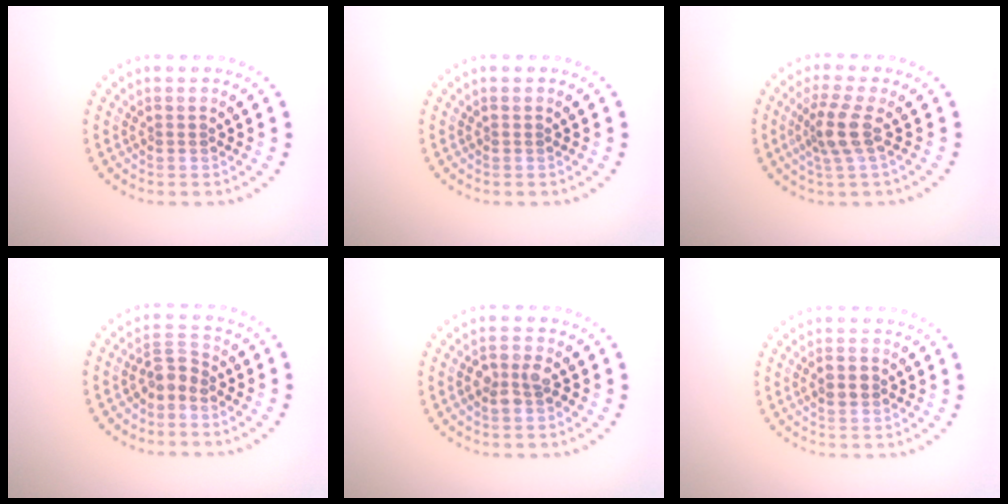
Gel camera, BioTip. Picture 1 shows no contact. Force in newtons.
{"total": 0.0}
{"total": 2.9, "press": 2.2, "slide": 1.8}
{"total": 2.0, "press": 1.6, "slide": 1.1}
{"total": 2.4, "press": 2.4, "slide": 0.4}
{"total": 1.5, "press": 1.5, "slide": 0.1}